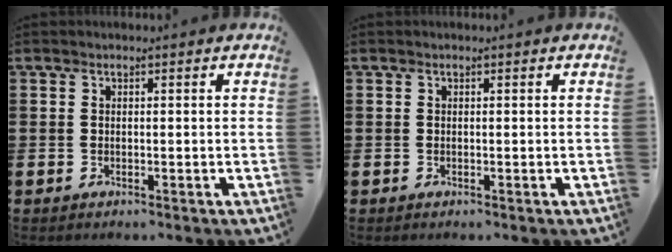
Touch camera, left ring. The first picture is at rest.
{"total": 0.0}